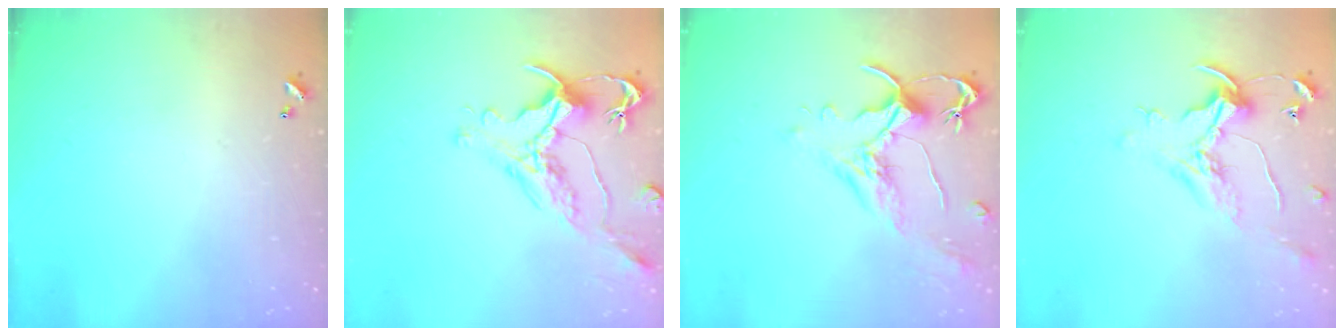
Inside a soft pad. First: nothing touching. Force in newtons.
{"total": 1.6, "press": 0.9, "slide": 1.3}
{"total": 1.8, "press": 1.2, "slide": 1.3}
{"total": 0.8, "press": 0.0, "slide": 0.8}